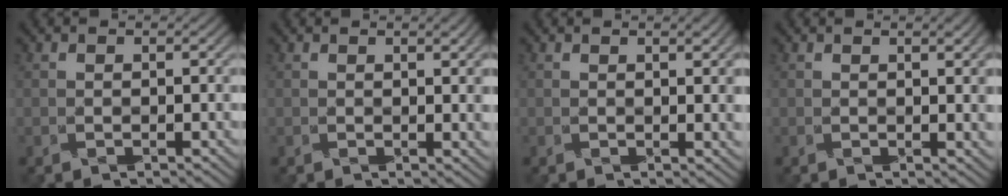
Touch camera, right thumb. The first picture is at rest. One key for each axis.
{"total": 2.6, "fx": 1.2, "fy": 0.3, "fz": 2.3, "tx": -0.027, "ty": 0.008, "tz": 0.017}
{"total": 3.0, "fx": 1.2, "fy": 0.5, "fz": 2.8, "tx": -0.031, "ty": 0.009, "tz": 0.017}
{"total": 3.0, "fx": 1.2, "fy": 0.4, "fz": 2.7, "tx": -0.031, "ty": 0.009, "tz": 0.018}